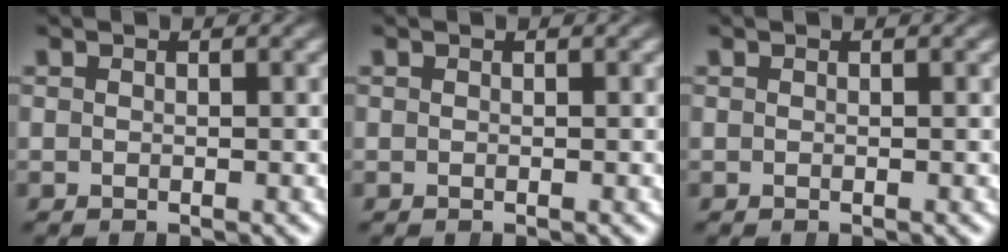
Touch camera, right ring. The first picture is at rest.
{"total": 0.0}
{"total": 0.0}